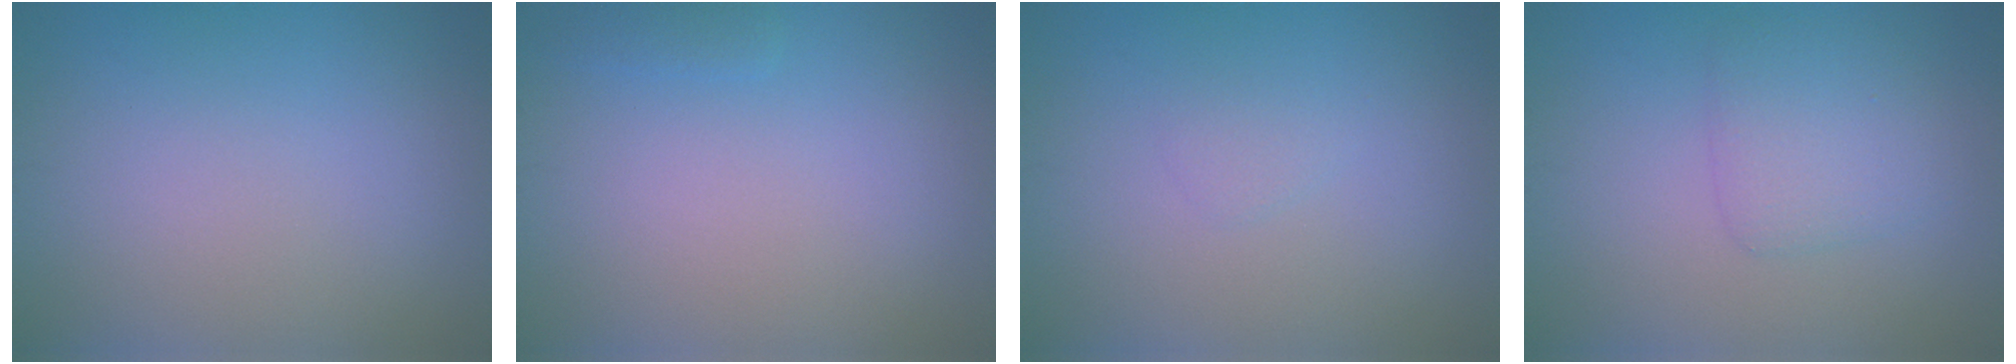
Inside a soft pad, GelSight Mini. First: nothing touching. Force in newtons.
{"total": 0.7, "press": 0.7, "slide": 0.0}
{"total": 0.7, "press": 0.7, "slide": 0.1}
{"total": 2.7, "press": 2.7, "slide": 0.1}